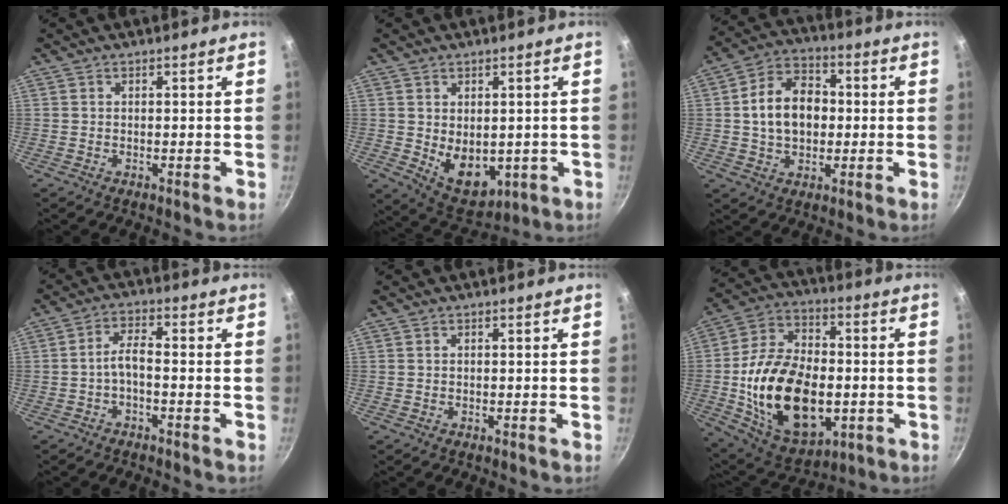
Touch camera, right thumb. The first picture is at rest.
{"total": 9.5, "force": [-0.5, 6.5, 6.8], "torque": [-0.080, -0.019, 0.016]}
{"total": 12.3, "force": [0.4, 8.8, 8.5], "torque": [-0.113, 0.025, -0.004]}
{"total": 3.8, "force": [-1.7, 1.4, 3.2], "torque": [-0.066, 0.028, -0.035]}
{"total": 0.0}
{"total": 25.1, "force": [-3.5, 15.7, 19.2], "torque": [-0.319, 0.021, -0.046]}